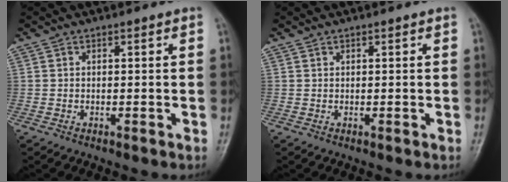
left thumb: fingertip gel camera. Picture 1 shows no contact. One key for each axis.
{"total": 0.0}